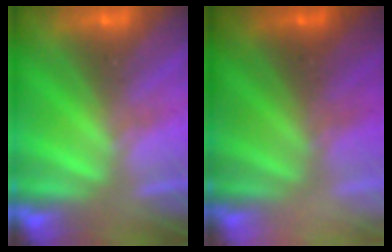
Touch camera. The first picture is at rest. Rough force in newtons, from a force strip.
{"total": 2.4}